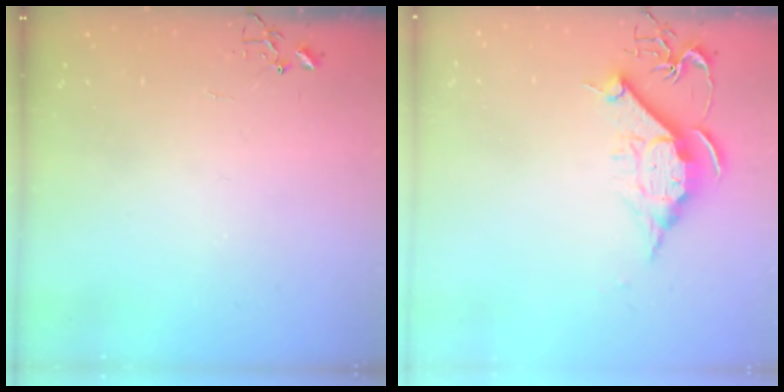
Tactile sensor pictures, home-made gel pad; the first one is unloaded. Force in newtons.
{"total": 11.7, "press": 11.7, "slide": 0.9}